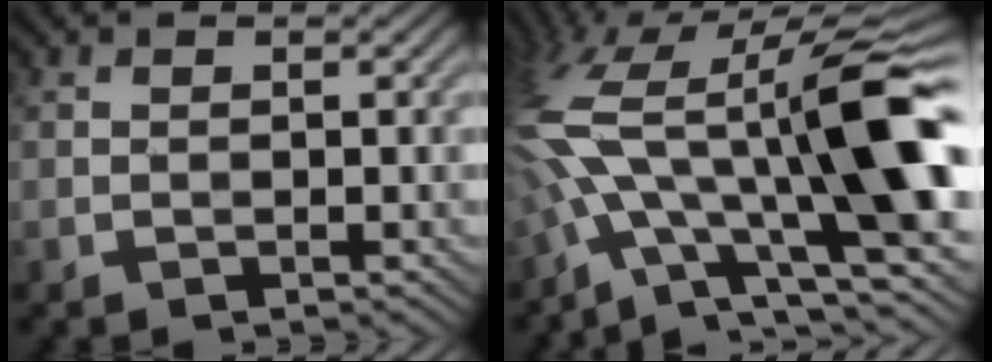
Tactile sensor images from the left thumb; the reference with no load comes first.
{"total": 19.3, "force": [-2.4, 8.2, 17.3], "torque": [-0.323, 0.007, -0.048]}